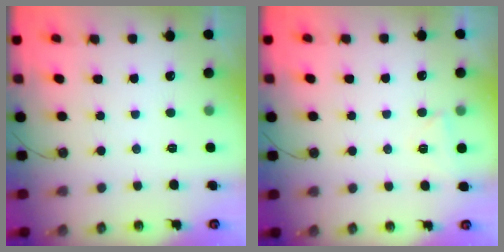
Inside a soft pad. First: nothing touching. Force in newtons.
{"total": 2.8, "press": 2.7, "slide": 0.6}